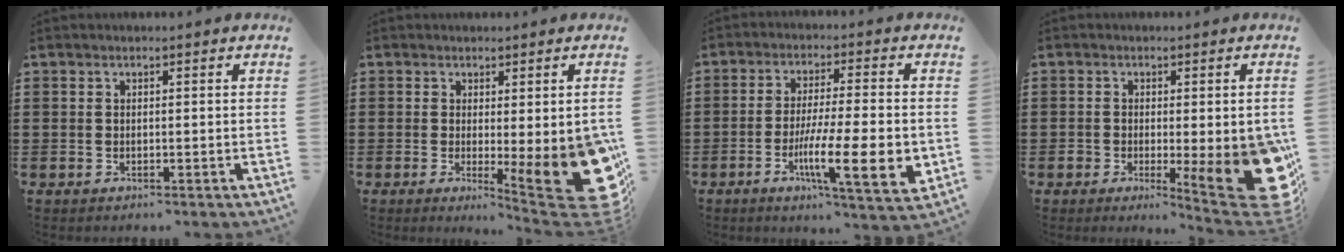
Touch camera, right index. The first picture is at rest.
{"total": 12.0, "force": [-2.3, 3.3, 11.3], "torque": [-0.146, -0.020, -0.028]}
{"total": 13.5, "force": [-3.6, 2.6, 12.8], "torque": [-0.210, -0.016, -0.061]}
{"total": 11.1, "force": [-3.1, 3.7, 10.0], "torque": [-0.144, -0.012, -0.043]}